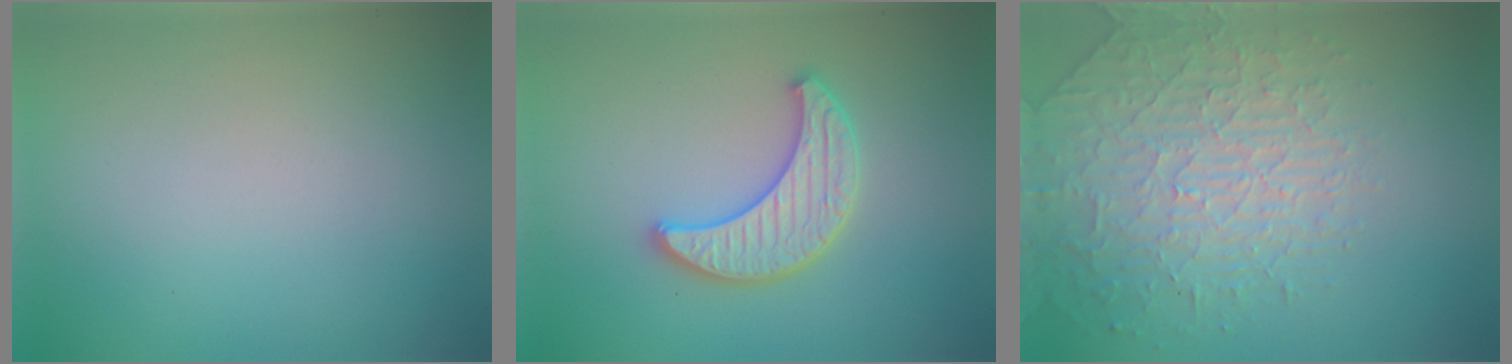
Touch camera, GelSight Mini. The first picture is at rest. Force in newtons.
{"total": 3.8, "press": 3.6, "slide": 1.0}
{"total": 3.9, "press": 3.9, "slide": 0.5}